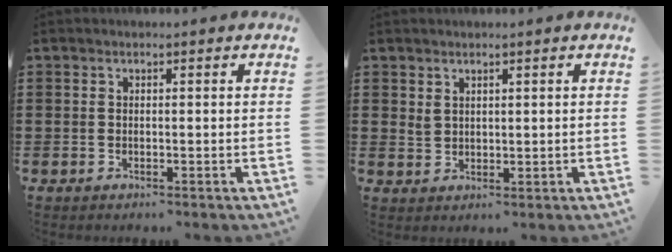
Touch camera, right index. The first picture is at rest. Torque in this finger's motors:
{"motor_torque": [0.03, 0.04, 0.00, 0.00]}